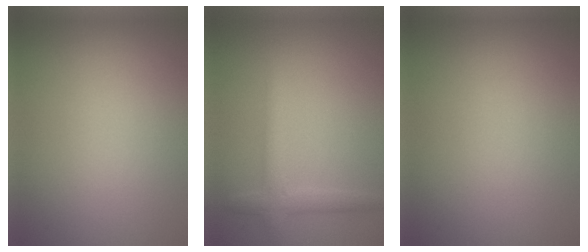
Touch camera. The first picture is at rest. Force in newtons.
{"total": 2.4, "press": 2.4, "slide": 0.1}
{"total": 0.0}